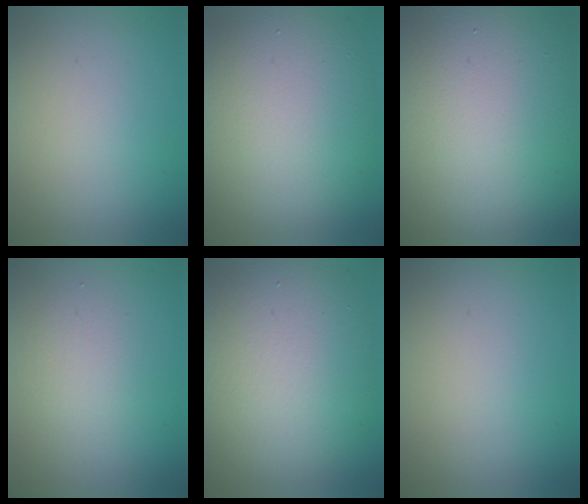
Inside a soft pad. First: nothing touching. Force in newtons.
{"total": 10.6, "press": 10.5, "slide": 0.4}
{"total": 20.3, "press": 20.3, "slide": 1.1}
{"total": 1.8, "press": 1.8, "slide": 0.1}
{"total": 10.2, "press": 10.2, "slide": 0.5}
{"total": 0.0}